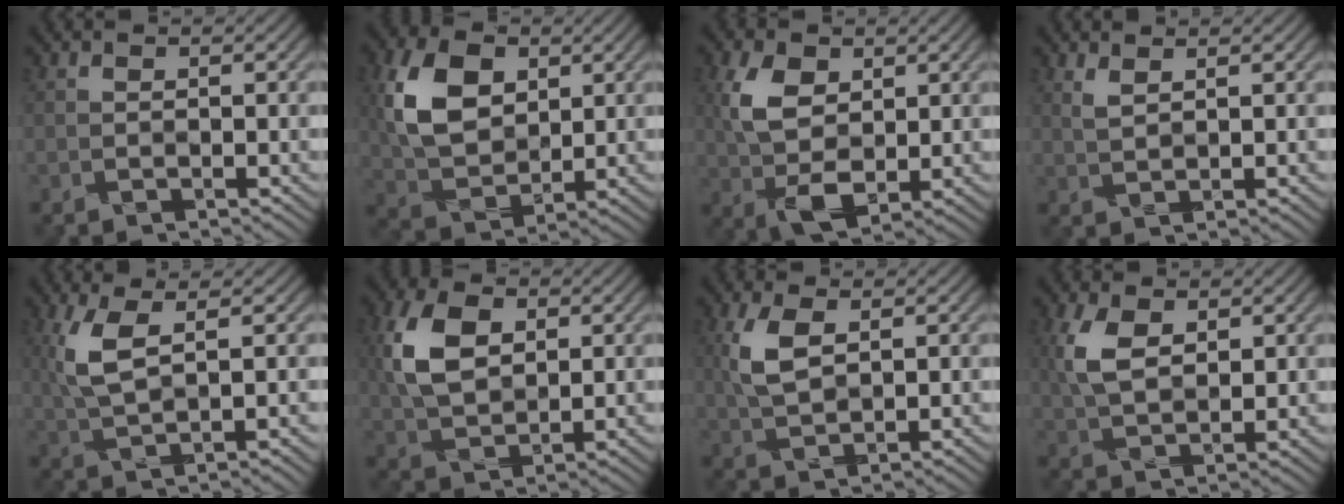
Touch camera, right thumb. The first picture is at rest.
{"total": 10.3, "force": [2.8, 7.0, 7.0], "torque": [-0.167, 0.011, 0.046]}
{"total": 8.0, "force": [1.3, 5.2, 6.0], "torque": [-0.142, 0.001, 0.021]}
{"total": 1.8, "force": [1.4, 0.2, 1.1], "torque": [-0.028, 0.001, 0.029]}
{"total": 6.1, "force": [1.5, 2.1, 5.6], "torque": [-0.133, 0.007, 0.024]}
{"total": 8.9, "force": [1.8, 5.8, 6.6], "torque": [-0.162, 0.011, 0.029]}
{"total": 5.8, "force": [1.3, 3.0, 4.8], "torque": [-0.114, 0.007, 0.023]}
{"total": 6.6, "force": [1.9, 3.8, 5.0], "torque": [-0.120, 0.004, 0.036]}